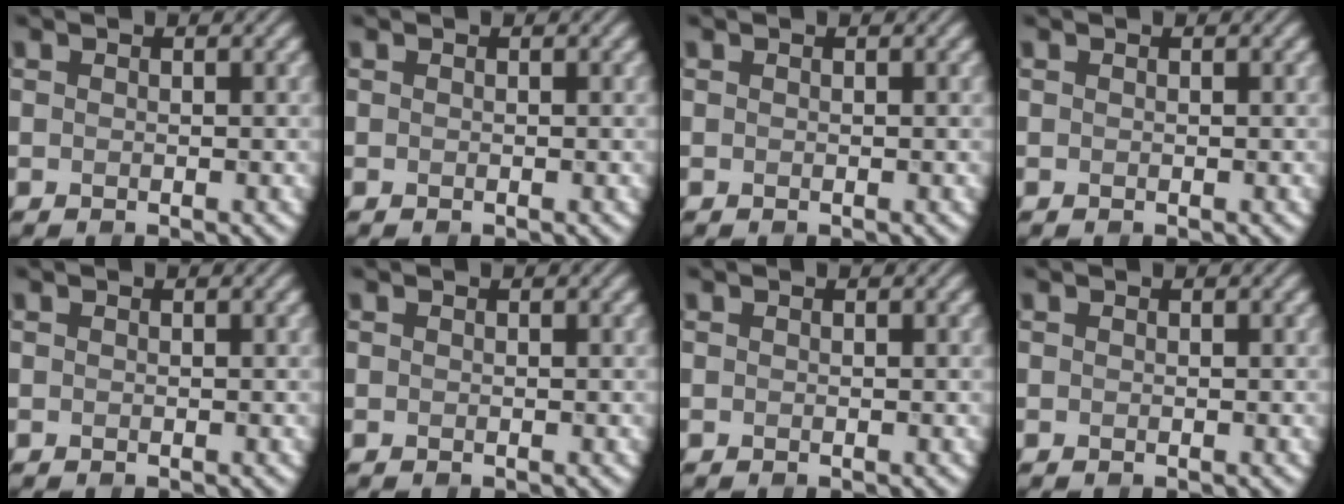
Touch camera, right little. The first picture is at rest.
{"total": 0.0}
{"total": 0.0}
{"total": 0.0}
{"total": 0.0}
{"total": 0.0}
{"total": 0.0}
{"total": 0.0}